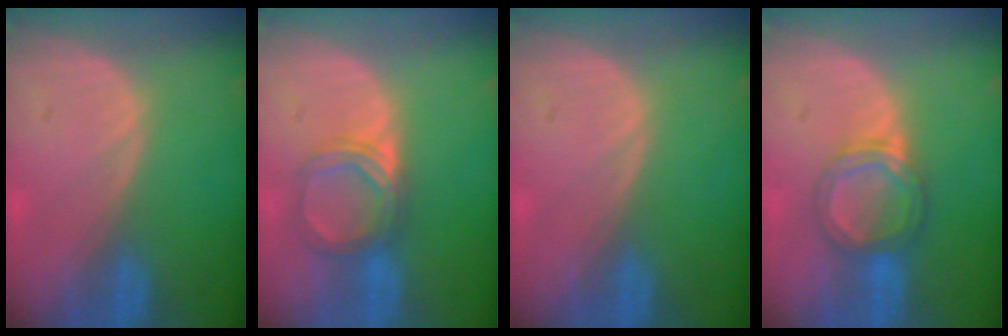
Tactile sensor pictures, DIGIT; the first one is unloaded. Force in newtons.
{"total": 5.3, "press": 5.0, "slide": 1.8}
{"total": 0.0}
{"total": 5.3, "press": 5.0, "slide": 1.8}